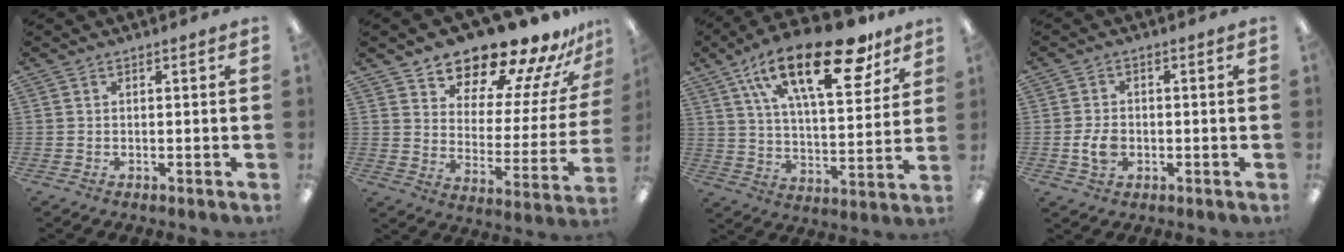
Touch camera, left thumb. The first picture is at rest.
{"total": 18.6, "force": [16.4, 6.0, 6.4], "torque": [-0.097, -0.126, 0.275]}
{"total": 25.8, "force": [15.1, 10.4, 18.1], "torque": [-0.284, -0.070, 0.249]}
{"total": 5.1, "force": [-1.0, 3.6, 3.5], "torque": [-0.079, 0.003, -0.021]}